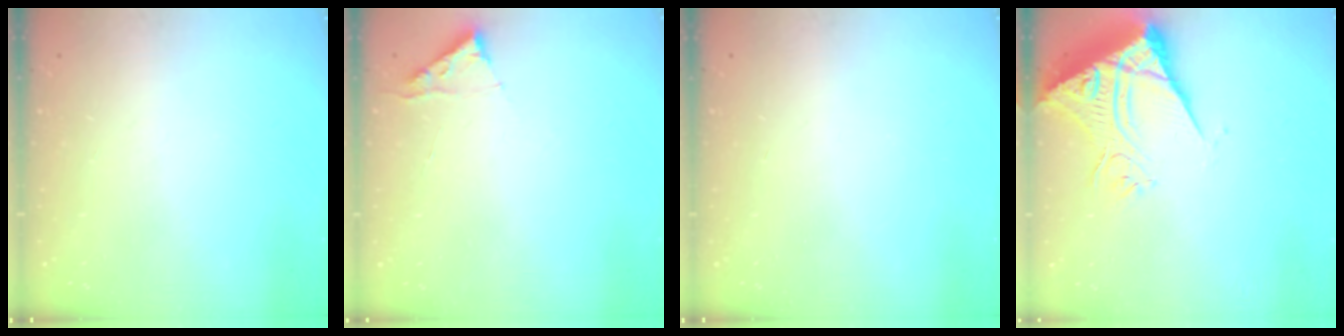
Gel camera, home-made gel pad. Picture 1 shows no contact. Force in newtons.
{"total": 2.8, "press": 2.8, "slide": 0.3}
{"total": 0.0}
{"total": 11.1, "press": 11.0, "slide": 1.3}